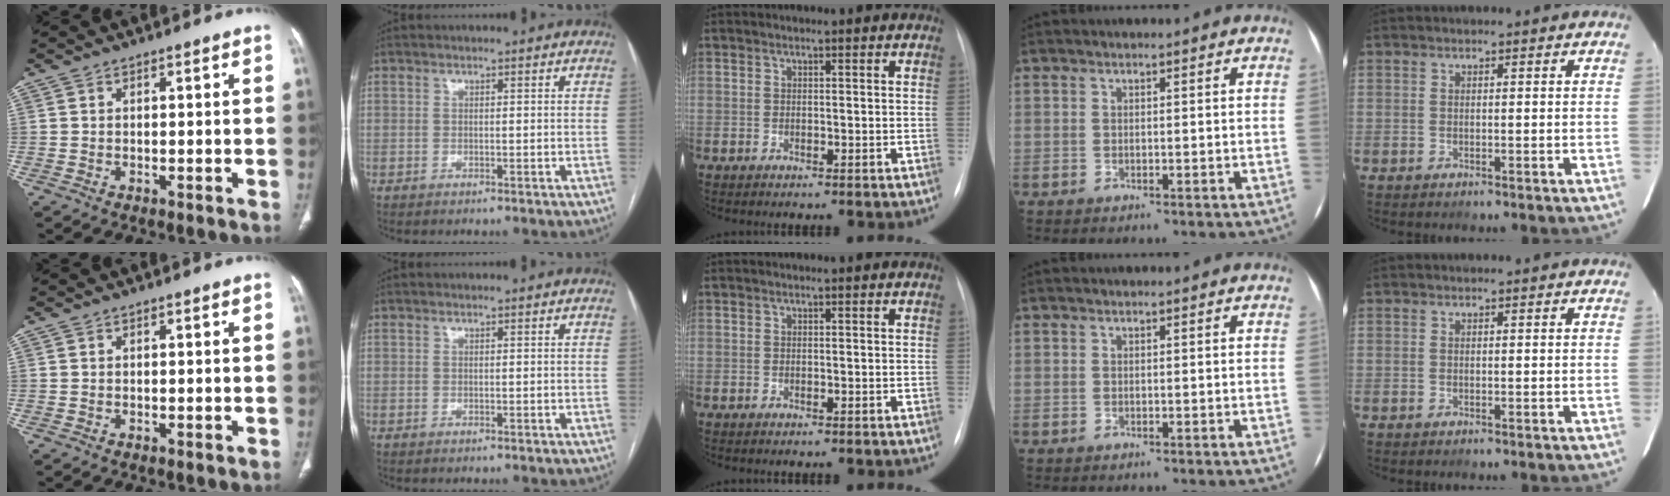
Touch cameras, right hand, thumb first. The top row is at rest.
{}